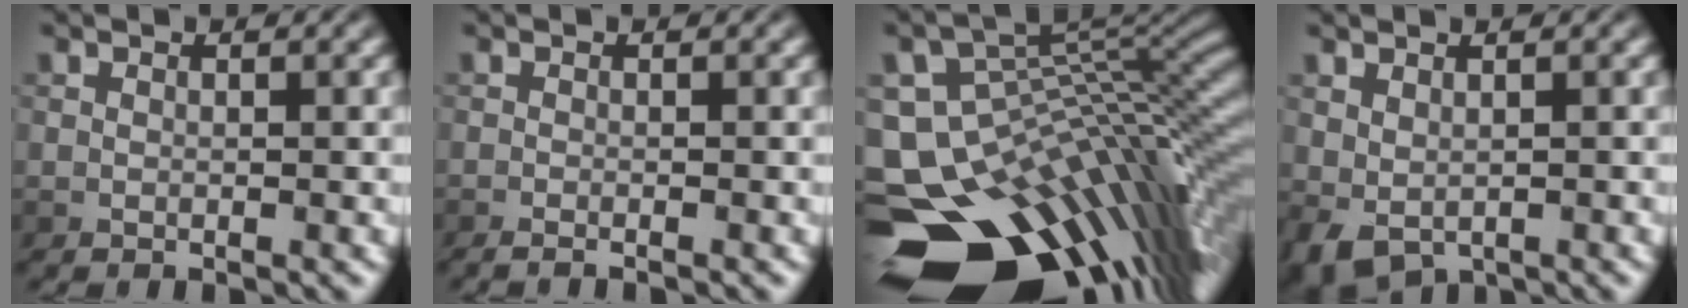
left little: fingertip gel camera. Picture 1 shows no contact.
{"total": 1.3, "force": [-1.0, 0.3, 0.8], "torque": [0.000, -0.005, -0.019]}
{"total": 16.4, "force": [-8.1, 8.6, 11.5], "torque": [-0.199, 0.000, -0.113]}
{"total": 2.5, "force": [-0.5, 1.7, 1.8], "torque": [-0.039, -0.009, -0.003]}